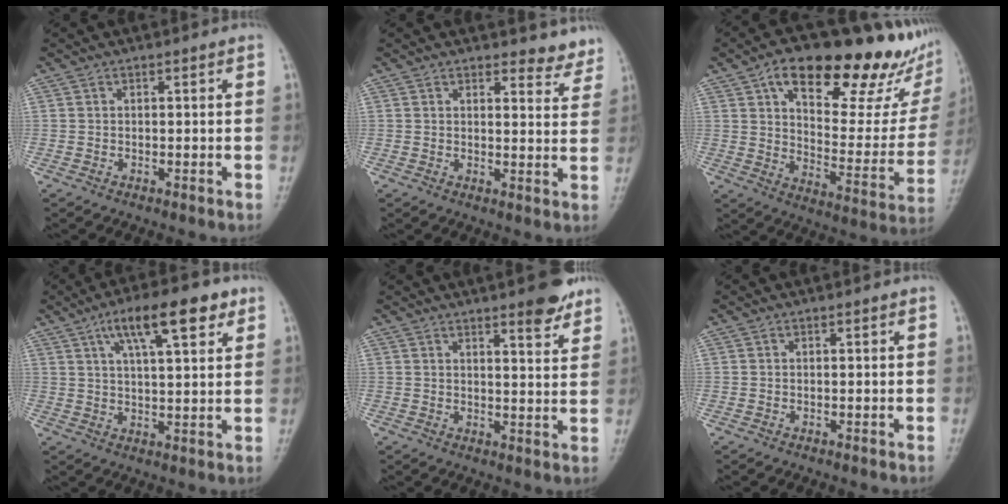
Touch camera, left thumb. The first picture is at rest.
{"total": 5.0, "force": [4.5, 1.9, 0.9], "torque": [0.021, -0.033, 0.040]}
{"total": 28.1, "force": [15.4, 11.2, 20.6], "torque": [-0.244, -0.015, 0.230]}
{"total": 12.2, "force": [6.2, 3.8, 9.8], "torque": [-0.138, -0.007, 0.097]}
{"total": 6.3, "force": [4.6, 1.3, 4.2], "torque": [-0.040, -0.029, 0.058]}
{"total": 0.0}